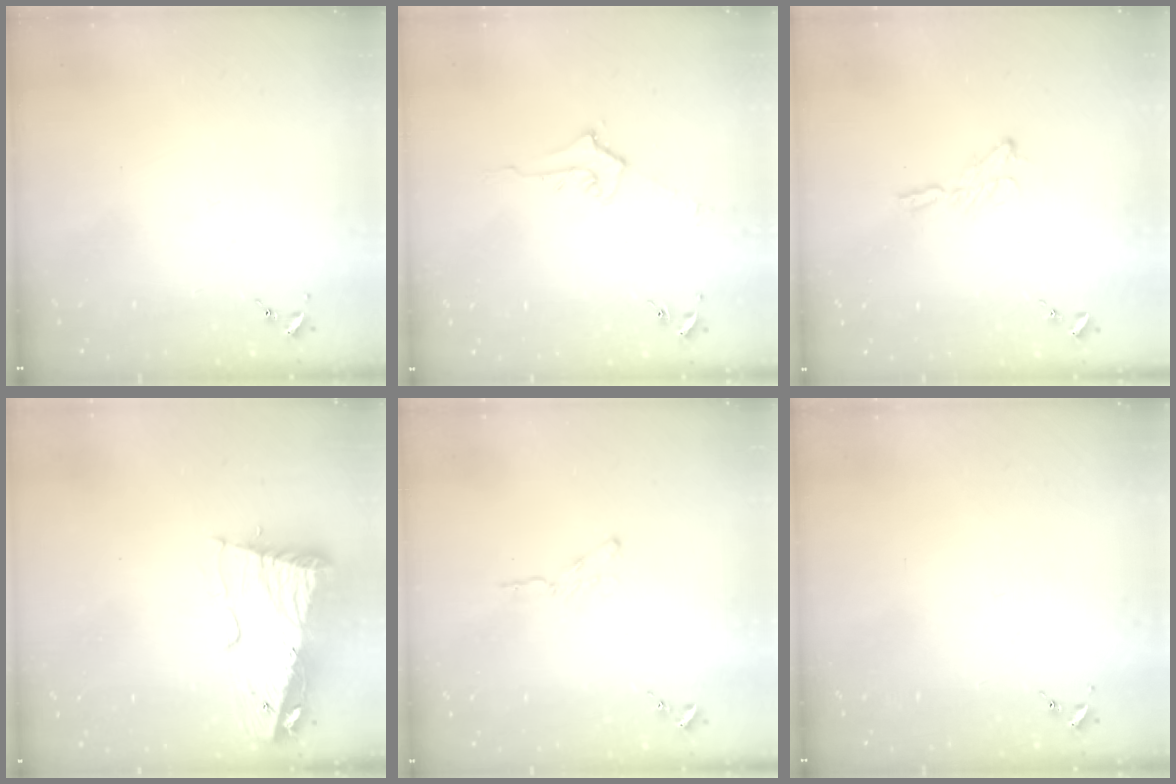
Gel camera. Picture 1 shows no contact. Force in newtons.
{"total": 5.2, "press": 5.1, "slide": 0.9}
{"total": 6.3, "press": 6.3, "slide": 0.3}
{"total": 14.6, "press": 14.6, "slide": 1.6}
{"total": 4.0, "press": 4.0, "slide": 0.4}
{"total": 0.0}